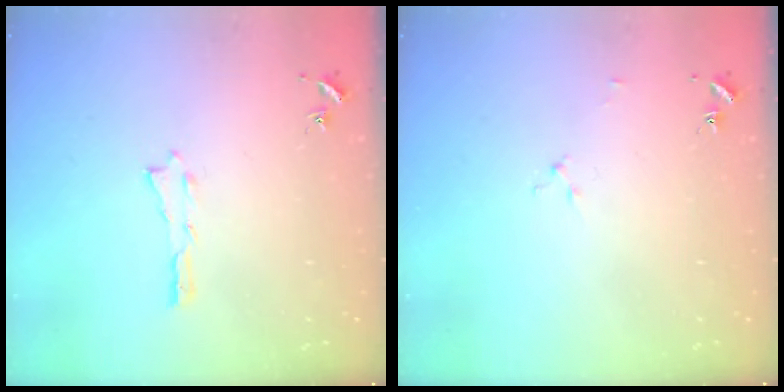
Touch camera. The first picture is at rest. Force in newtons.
{"total": 1.6, "press": 1.6, "slide": 0.2}